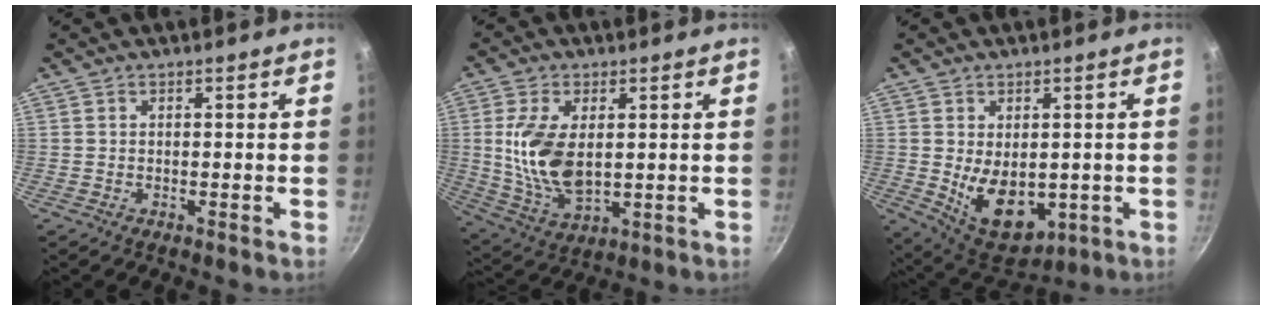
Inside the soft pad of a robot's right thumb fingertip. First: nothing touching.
{"total": 12.8, "force": [1.3, 6.9, 10.7], "torque": [-0.209, -0.014, 0.039]}
{"total": 11.7, "force": [-1.6, 7.3, 9.0], "torque": [-0.118, -0.014, 0.004]}